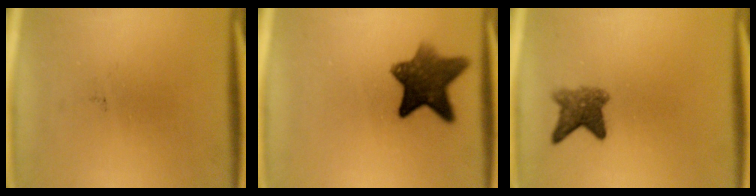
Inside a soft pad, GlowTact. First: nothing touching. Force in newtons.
{"total": 9.9}
{"total": 4.1}